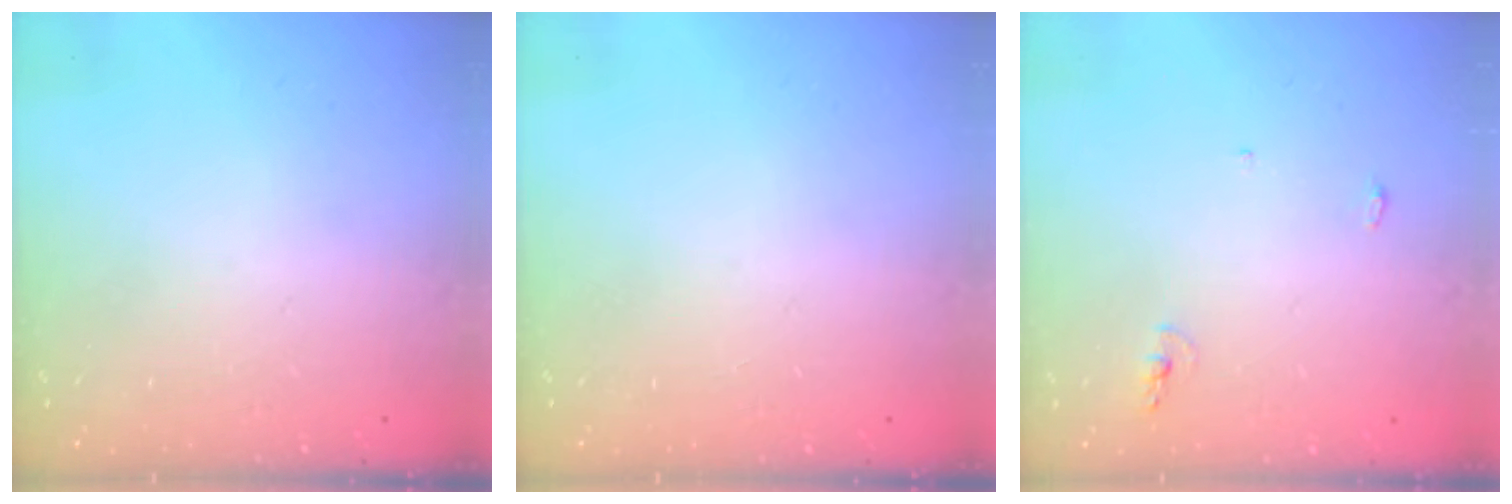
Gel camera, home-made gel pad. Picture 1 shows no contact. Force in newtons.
{"total": 0.0}
{"total": 4.3, "press": 4.2, "slide": 1.1}